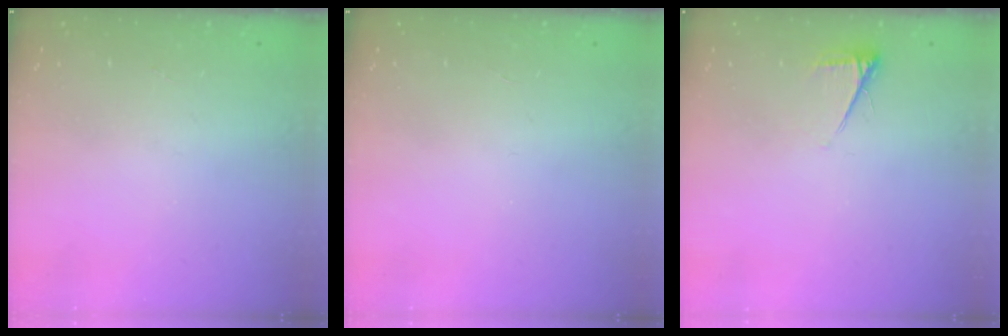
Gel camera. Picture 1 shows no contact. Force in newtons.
{"total": 0.0}
{"total": 3.9, "press": 3.9, "slide": 0.6}